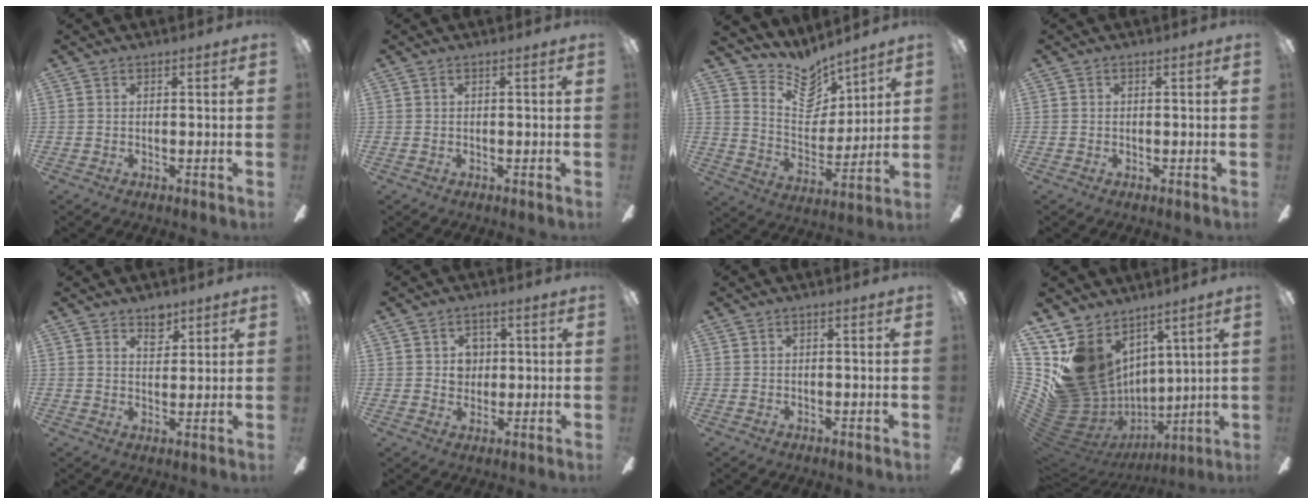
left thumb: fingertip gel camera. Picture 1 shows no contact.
{"total": 0.8, "force": [-0.1, 0.2, 0.8], "torque": [-0.014, 0.001, -0.002]}
{"total": 11.9, "force": [9.7, 5.8, 3.6], "torque": [-0.067, -0.072, 0.185]}
{"total": 0.0}
{"total": 4.8, "force": [3.6, 2.6, 1.8], "torque": [-0.011, -0.018, 0.062]}
{"total": 4.2, "force": [0.8, 3.8, 1.6], "torque": [-0.018, 0.002, 0.008]}
{"total": 0.0}
{"total": 17.0, "force": [5.4, 14.6, 6.9], "torque": [-0.157, -0.059, 0.123]}